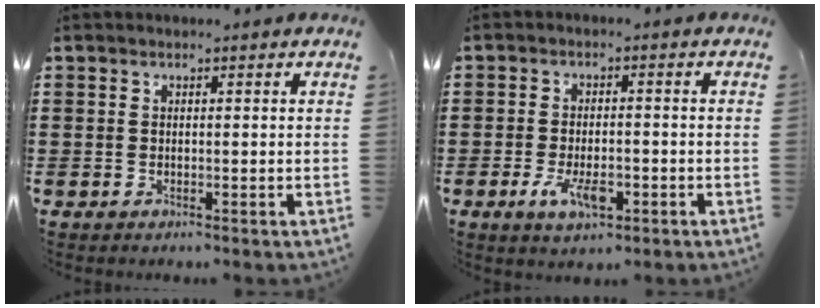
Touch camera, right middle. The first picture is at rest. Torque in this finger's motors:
{"motor_torque": [0.02, 0.15, 0.43, 0.11]}